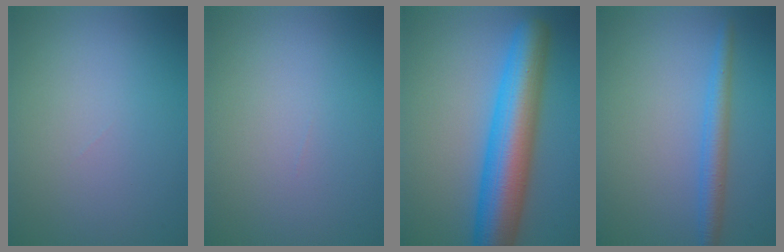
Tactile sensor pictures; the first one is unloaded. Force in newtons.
{"total": 0.0}
{"total": 9.9, "press": 9.9, "slide": 0.2}
{"total": 2.7, "press": 2.7, "slide": 0.1}